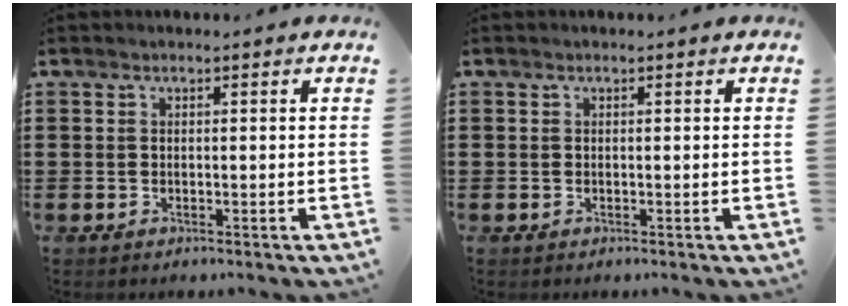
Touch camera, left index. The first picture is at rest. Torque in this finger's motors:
{"motor_torque": [-0.01, 0.00, 0.00, 0.00]}